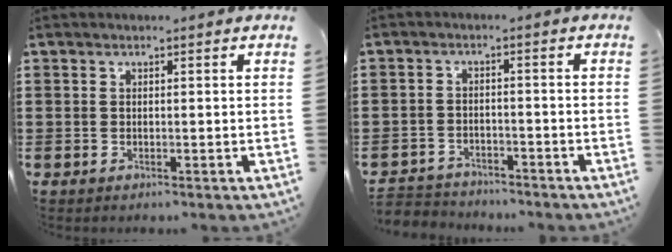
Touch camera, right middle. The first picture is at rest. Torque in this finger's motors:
{"motor_torque": [0.82, 0.72, -0.72, -0.21]}